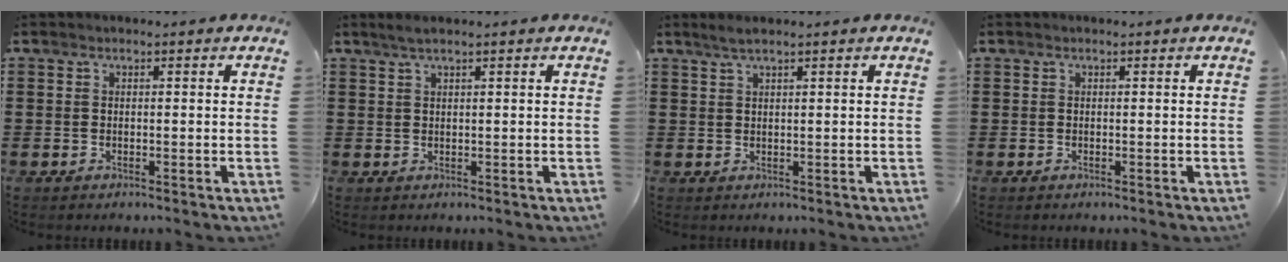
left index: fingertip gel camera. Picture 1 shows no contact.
{"total": 1.6, "force": [1.0, -0.1, 1.2], "torque": [-0.024, -0.001, 0.019]}
{"total": 1.8, "force": [1.3, -0.1, 1.3], "torque": [-0.026, 0.000, 0.024]}
{"total": 0.0}